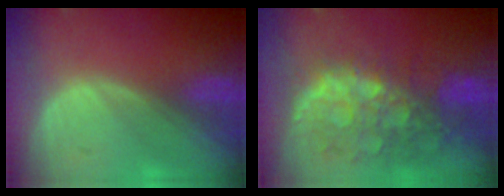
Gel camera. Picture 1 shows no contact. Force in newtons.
{"total": 11.2, "press": 9.7, "slide": 5.5}